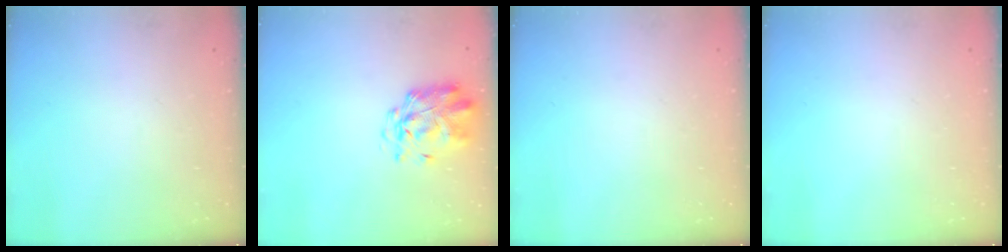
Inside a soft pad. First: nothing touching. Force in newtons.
{"total": 2.6, "press": 2.5, "slide": 0.7}
{"total": 0.0}
{"total": 0.0}